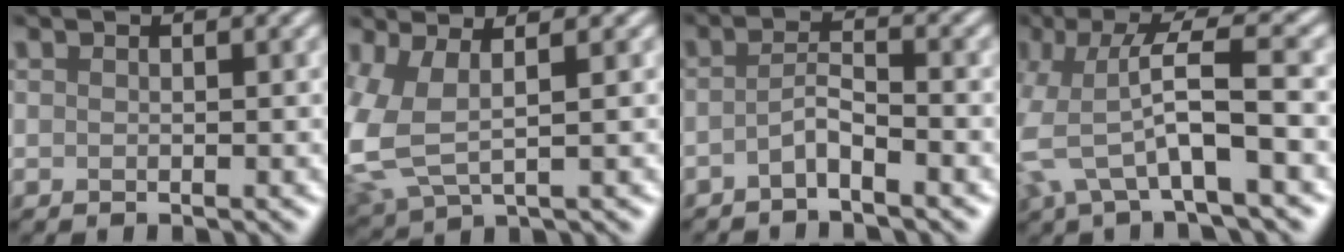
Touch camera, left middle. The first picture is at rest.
{"total": 6.0, "force": [0.4, 2.8, 5.2], "torque": [-0.147, -0.005, 0.012]}
{"total": 2.0, "force": [-1.3, 0.3, 1.6], "torque": [-0.031, 0.005, -0.030]}
{"total": 6.7, "force": [-1.3, 1.6, 6.3], "torque": [-0.137, 0.004, -0.031]}